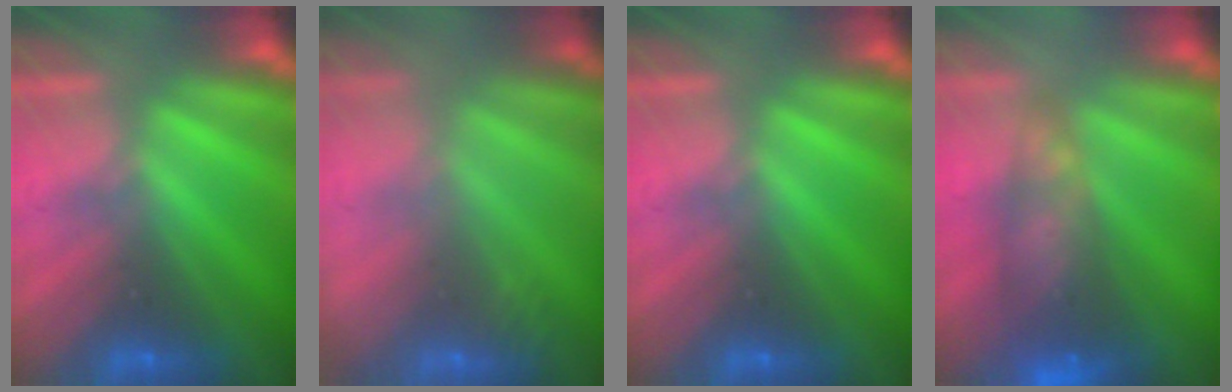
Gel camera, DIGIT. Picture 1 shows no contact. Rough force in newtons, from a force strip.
{"total": 2.4}
{"total": 0.0}
{"total": 5.8}